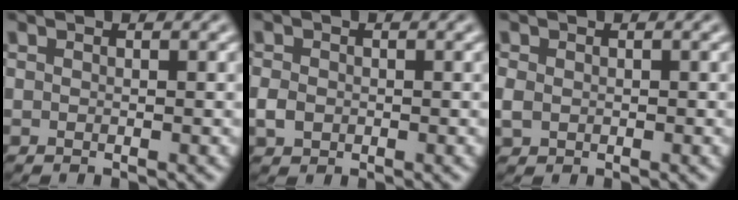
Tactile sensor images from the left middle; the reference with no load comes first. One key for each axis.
{"total": 1.7, "fx": -0.4, "fy": 1.4, "fz": 0.8, "tx": -0.016, "ty": -0.003, "tz": -0.012}
{"total": 1.1, "fx": -0.1, "fy": 1.0, "fz": 0.5, "tx": -0.017, "ty": -0.005, "tz": -0.002}